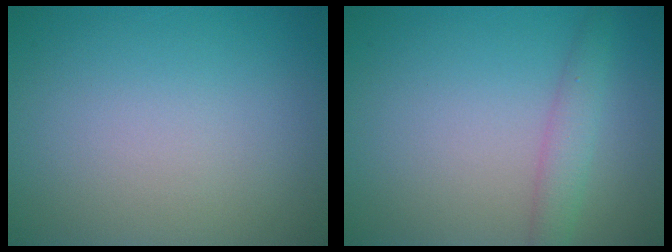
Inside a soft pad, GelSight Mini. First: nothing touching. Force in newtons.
{"total": 2.2, "press": 2.2, "slide": 0.1}